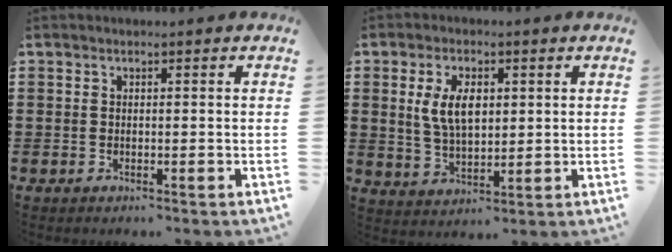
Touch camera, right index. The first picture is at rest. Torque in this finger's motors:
{"motor_torque": [0.43, -0.18, 0.47, 0.15]}